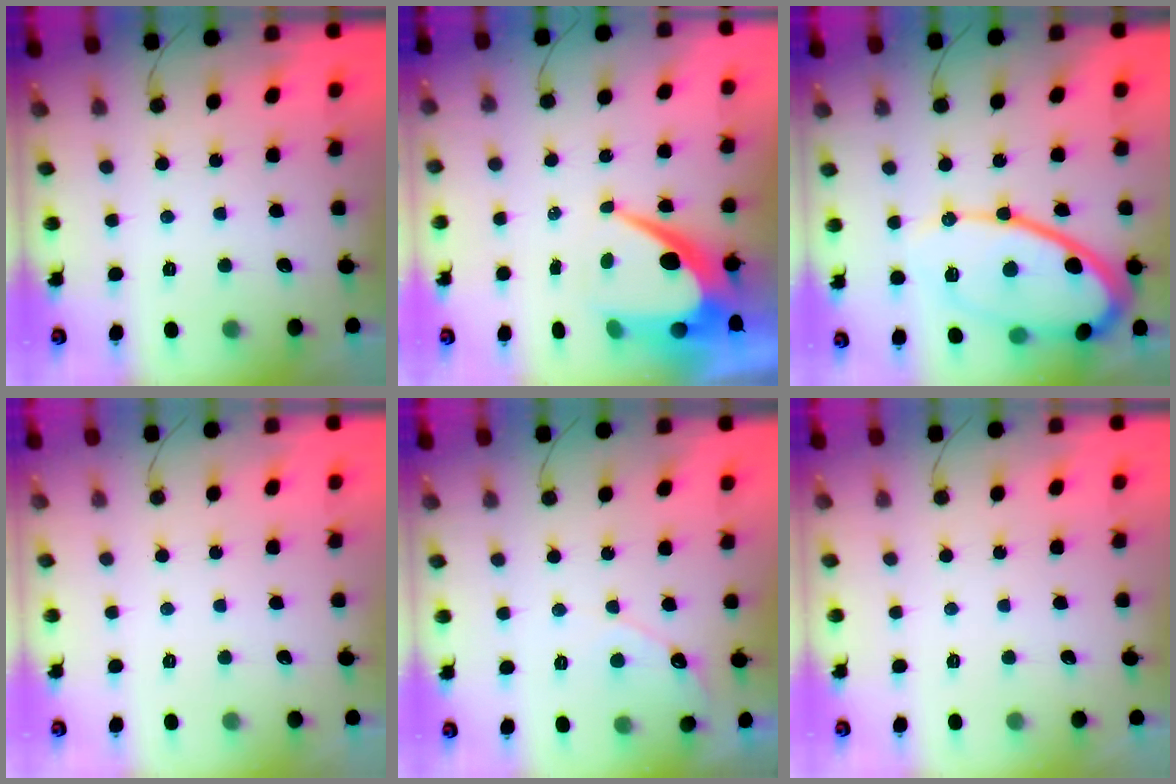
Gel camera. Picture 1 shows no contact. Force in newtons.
{"total": 12.2, "press": 12.2, "slide": 0.7}
{"total": 17.7, "press": 17.6, "slide": 1.5}
{"total": 0.0}
{"total": 5.2, "press": 5.2, "slide": 0.5}
{"total": 0.0}